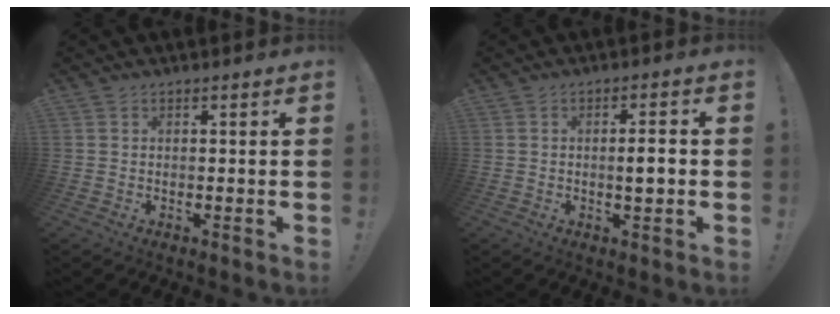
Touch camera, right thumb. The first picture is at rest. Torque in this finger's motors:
{"motor_torque": [0.12, -0.03, 0.07, 0.18, 0.06]}